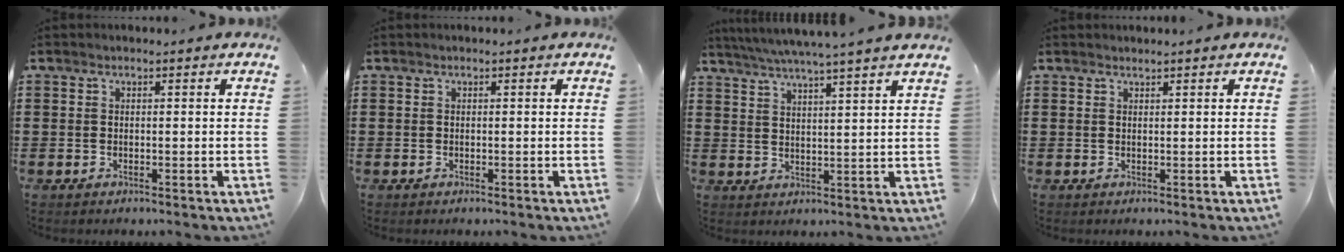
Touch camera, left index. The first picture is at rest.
{"total": 0.0}
{"total": 4.5, "force": [4.1, -0.9, 1.7], "torque": [-0.047, -0.021, 0.069]}
{"total": 0.6, "force": [0.6, 0.0, 0.1], "torque": [-0.003, -0.002, 0.013]}